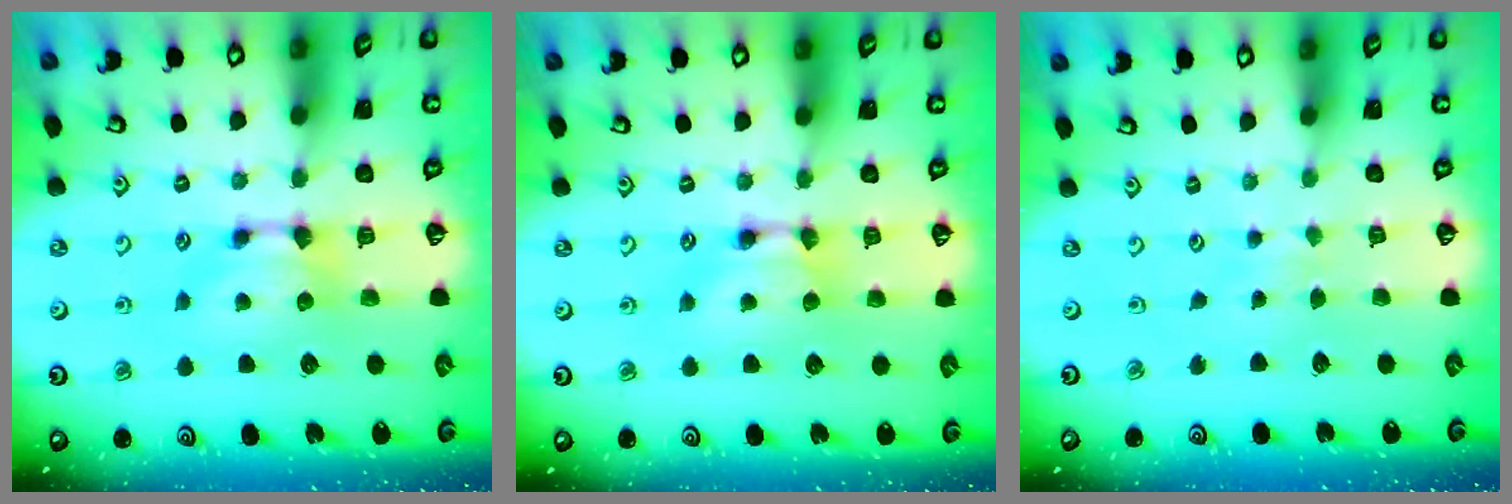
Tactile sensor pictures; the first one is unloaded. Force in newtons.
{"total": 1.2, "press": 1.2, "slide": 0.2}
{"total": 3.8, "press": 3.7, "slide": 0.3}